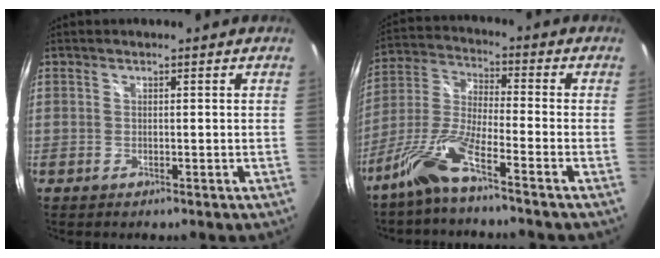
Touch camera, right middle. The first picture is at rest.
{"total": 9.3, "force": [-6.4, 0.6, 6.7], "torque": [-0.152, 0.000, -0.130]}